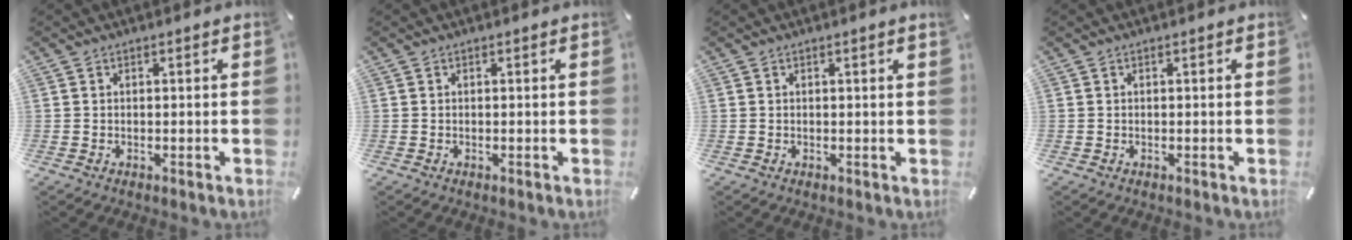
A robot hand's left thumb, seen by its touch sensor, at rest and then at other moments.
{"total": 0.0}
{"total": 0.6, "force": [0.2, -0.1, 0.5], "torque": [-0.007, 0.000, 0.003]}
{"total": 0.0}